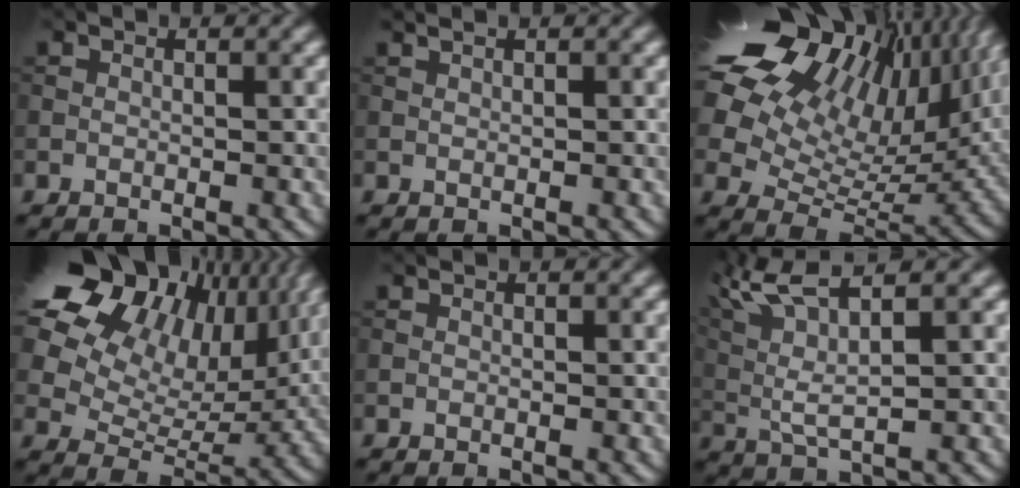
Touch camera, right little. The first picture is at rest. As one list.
[{"total": 1.6, "force": [1.1, 0.6, 1.0], "torque": [-0.013, 0.020, 0.006]}, {"total": 17.7, "force": [8.7, 10.3, 11.5], "torque": [-0.233, 0.058, 0.157]}, {"total": 17.6, "force": [9.9, 10.6, 9.9], "torque": [-0.206, 0.064, 0.175]}, {"total": 0.0}, {"total": 5.4, "force": [3.2, 0.8, 4.3], "torque": [-0.112, 0.020, 0.081]}]